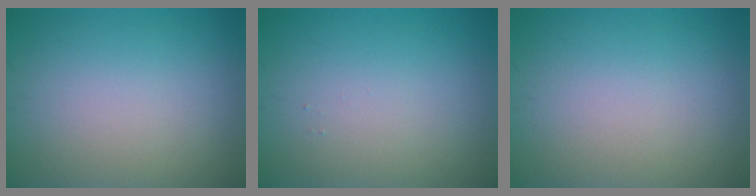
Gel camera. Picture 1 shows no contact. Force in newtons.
{"total": 0.0}
{"total": 0.0}